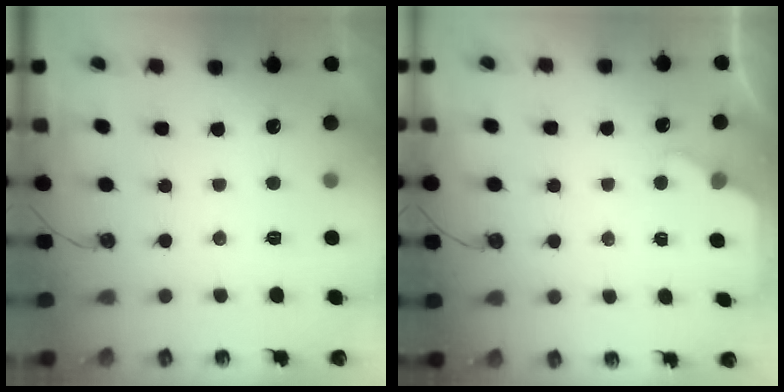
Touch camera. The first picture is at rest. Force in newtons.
{"total": 2.2, "press": 2.2, "slide": 0.3}